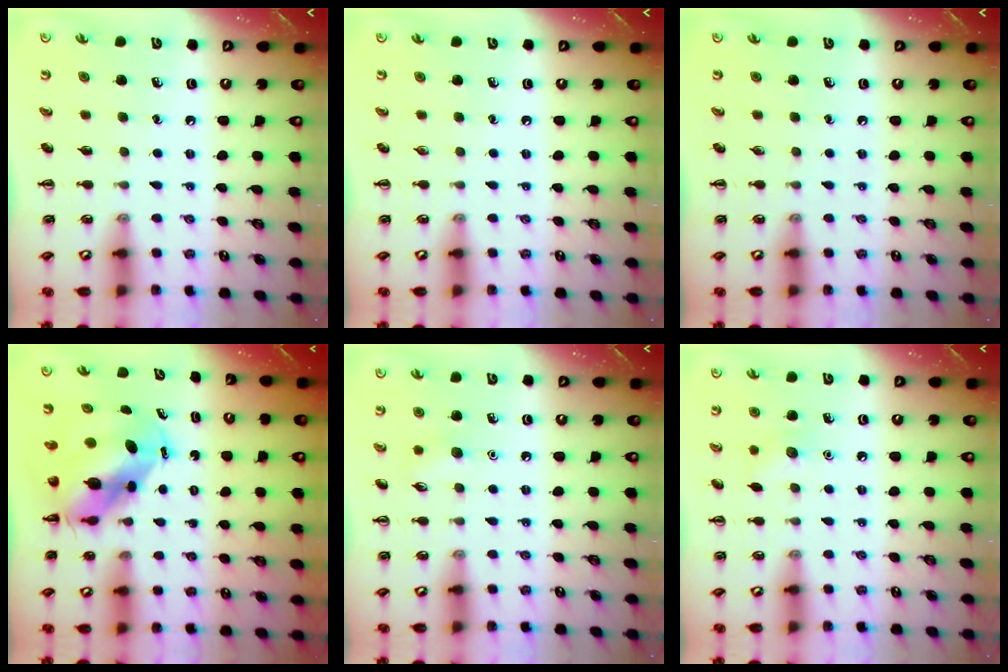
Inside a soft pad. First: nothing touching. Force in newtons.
{"total": 0.0}
{"total": 0.0}
{"total": 6.9, "press": 6.7, "slide": 1.9}
{"total": 5.4, "press": 5.2, "slide": 1.4}
{"total": 7.0, "press": 6.7, "slide": 1.8}